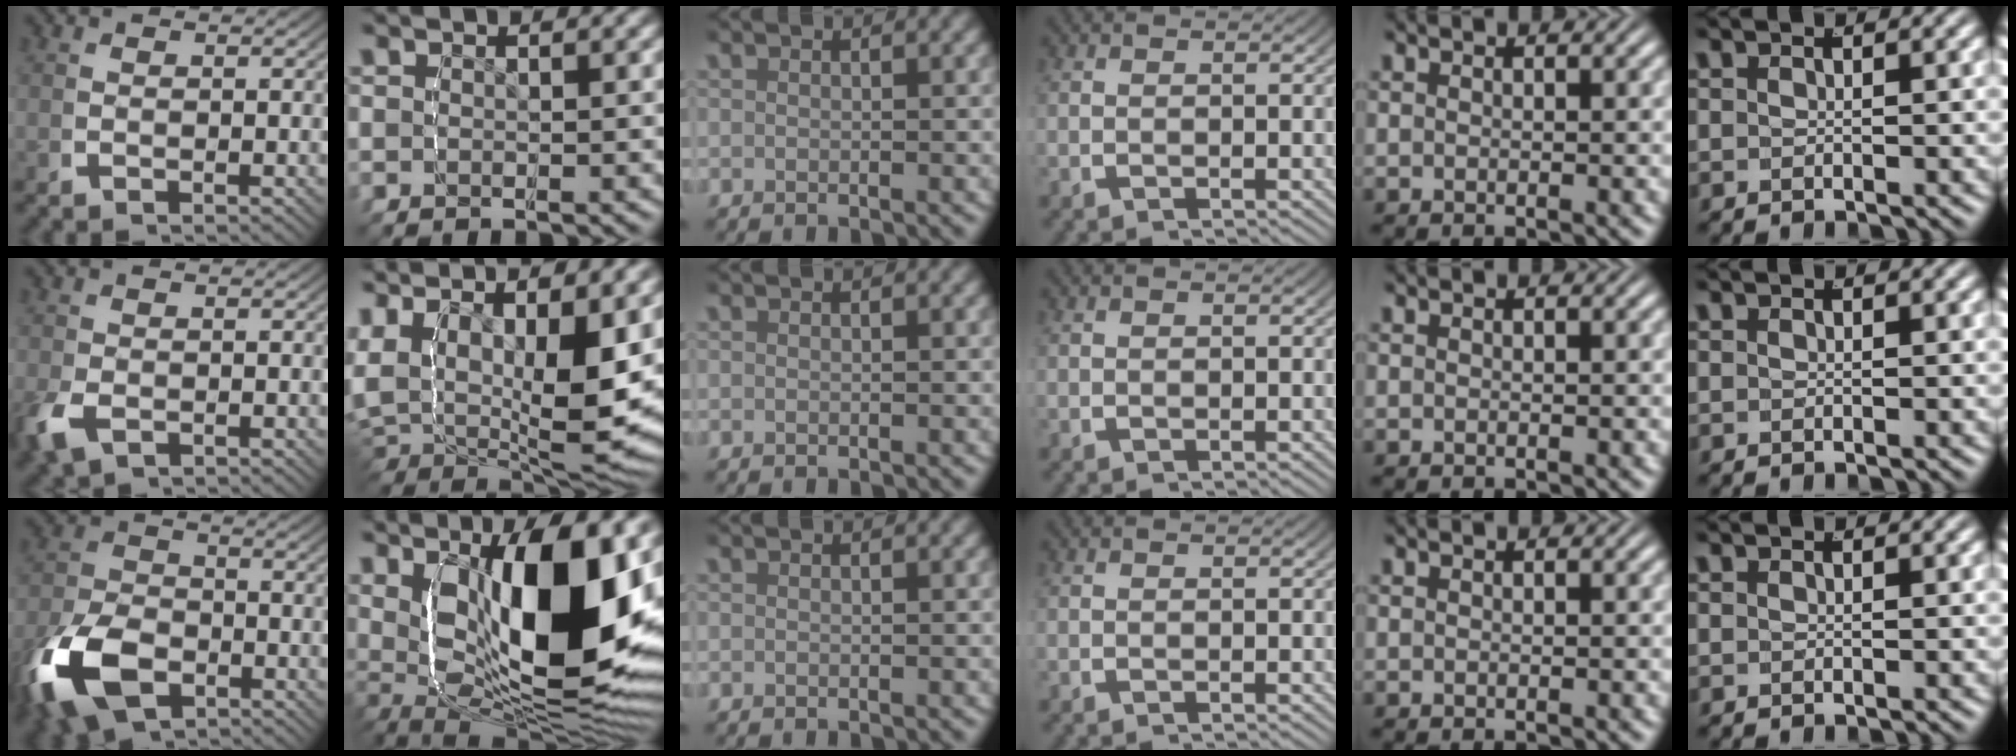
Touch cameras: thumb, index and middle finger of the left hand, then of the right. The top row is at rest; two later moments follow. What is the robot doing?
{"motion": "lift_and_place", "object": "markers"}